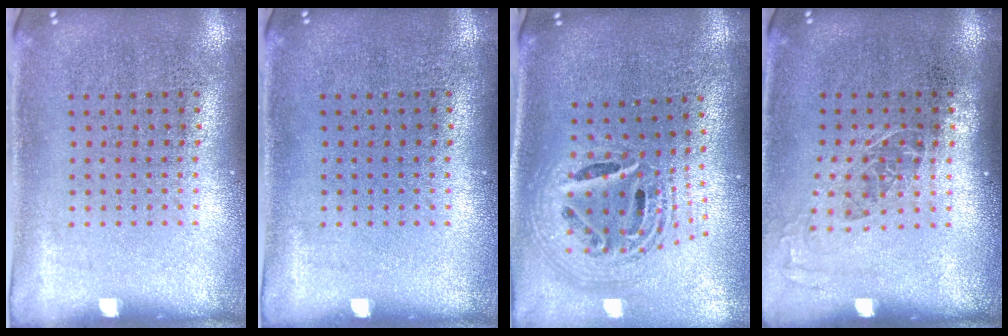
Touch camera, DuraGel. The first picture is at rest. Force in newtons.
{"total": 0.0}
{"total": 2.3, "press": 1.7, "slide": 1.5}
{"total": 1.1, "press": 1.0, "slide": 0.5}